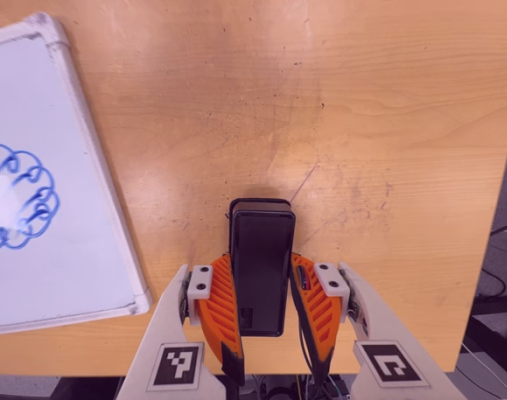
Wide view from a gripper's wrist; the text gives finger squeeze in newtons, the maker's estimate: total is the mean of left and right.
{"total": 5.7, "left": 3.5, "right": 7.8}